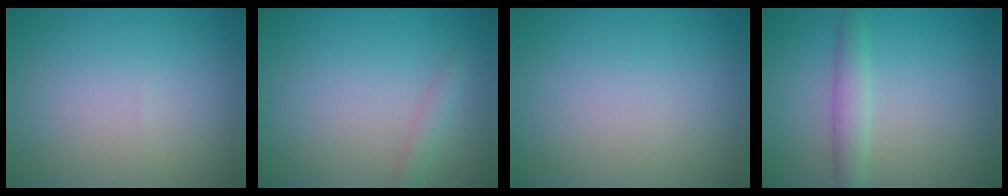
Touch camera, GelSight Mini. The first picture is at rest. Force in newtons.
{"total": 1.2, "press": 1.2, "slide": 0.2}
{"total": 0.0}
{"total": 2.1, "press": 2.1, "slide": 0.1}